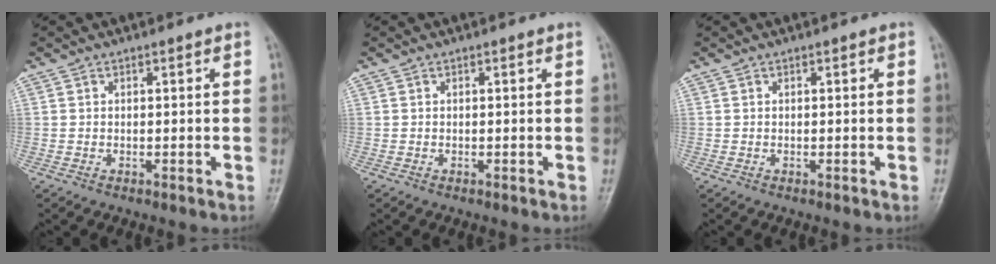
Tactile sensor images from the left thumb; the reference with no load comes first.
{"total": 0.0}
{"total": 0.0}